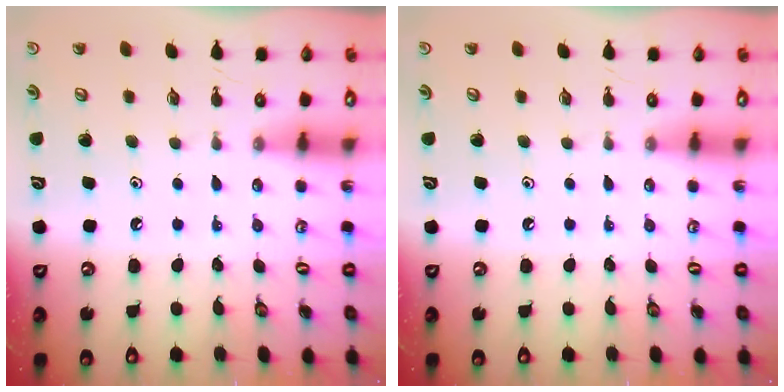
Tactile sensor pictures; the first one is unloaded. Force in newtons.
{"total": 0.0}